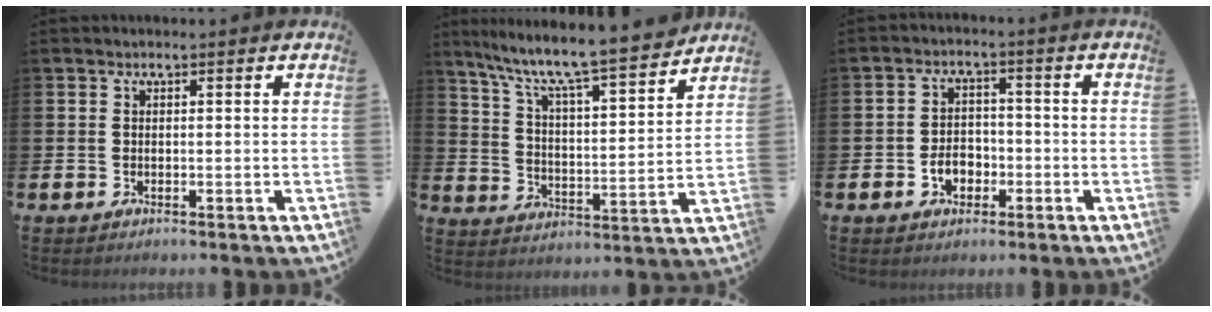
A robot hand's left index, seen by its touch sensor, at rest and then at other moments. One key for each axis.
{"total": 8.9, "fx": 8.2, "fy": 0.4, "fz": 3.4, "tx": -0.096, "ty": -0.065, "tz": 0.135}
{"total": 3.6, "fx": -1.4, "fy": 2.7, "fz": 1.9, "tx": -0.024, "ty": -0.002, "tz": -0.034}